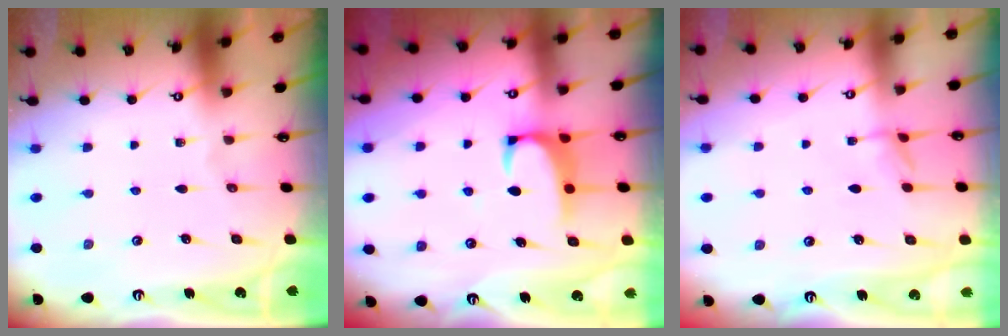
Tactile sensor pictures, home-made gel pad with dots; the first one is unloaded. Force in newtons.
{"total": 2.0, "press": 1.9, "slide": 0.7}
{"total": 2.7, "press": 2.7, "slide": 0.5}